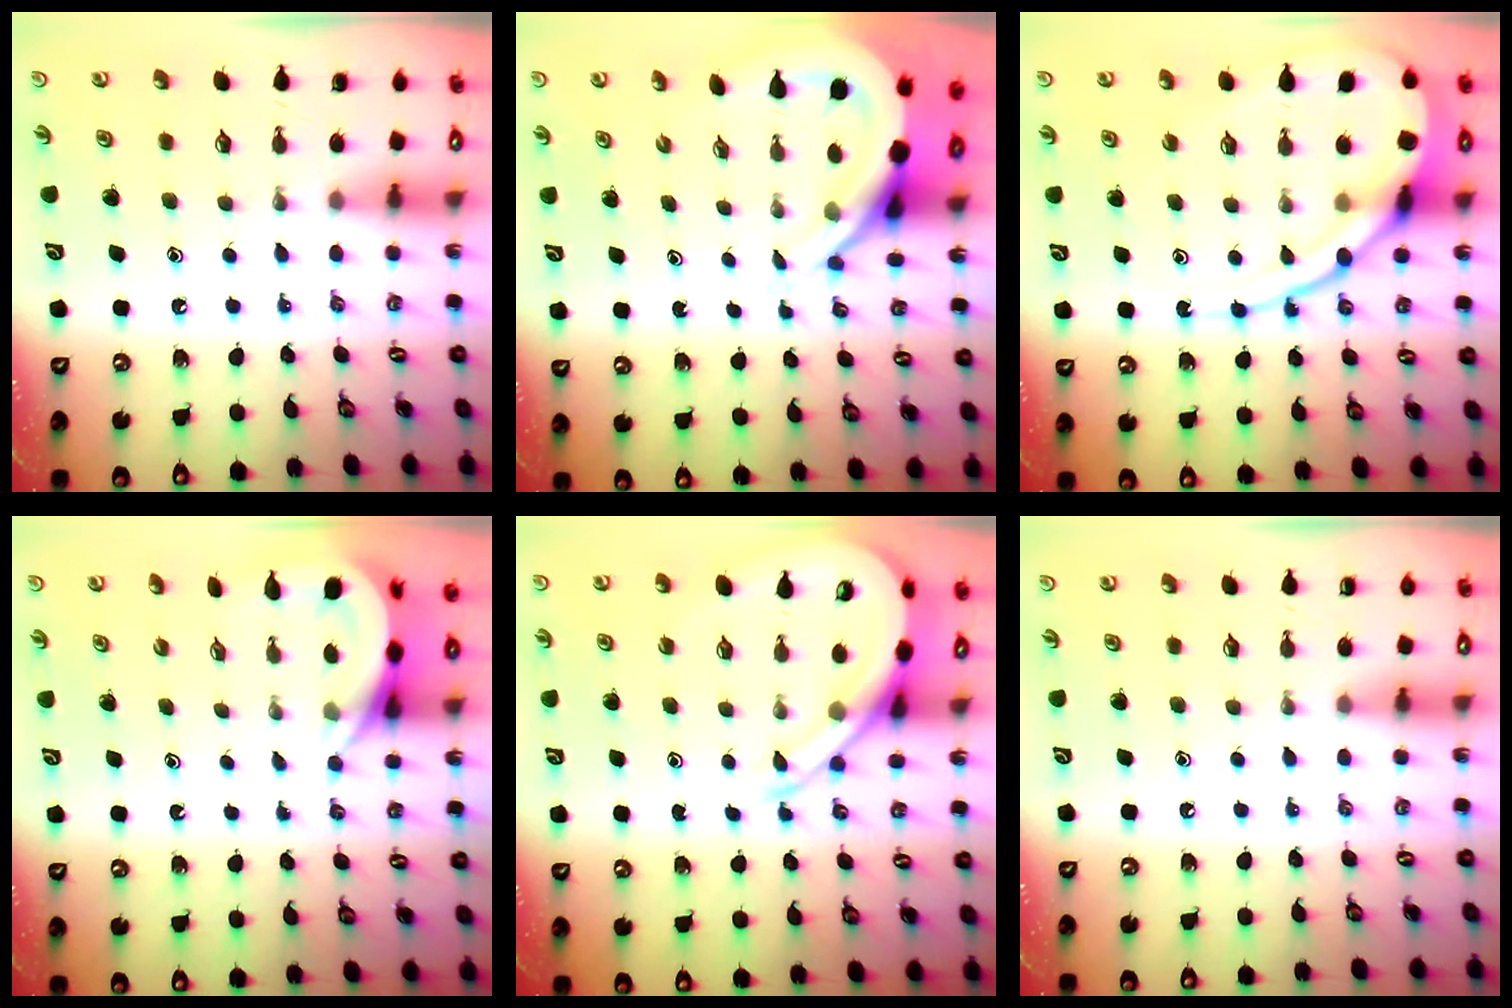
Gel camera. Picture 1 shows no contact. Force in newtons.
{"total": 7.5, "press": 7.4, "slide": 0.9}
{"total": 13.5, "press": 13.4, "slide": 1.2}
{"total": 5.3, "press": 5.3, "slide": 0.4}
{"total": 11.0, "press": 10.9, "slide": 1.0}
{"total": 0.0}